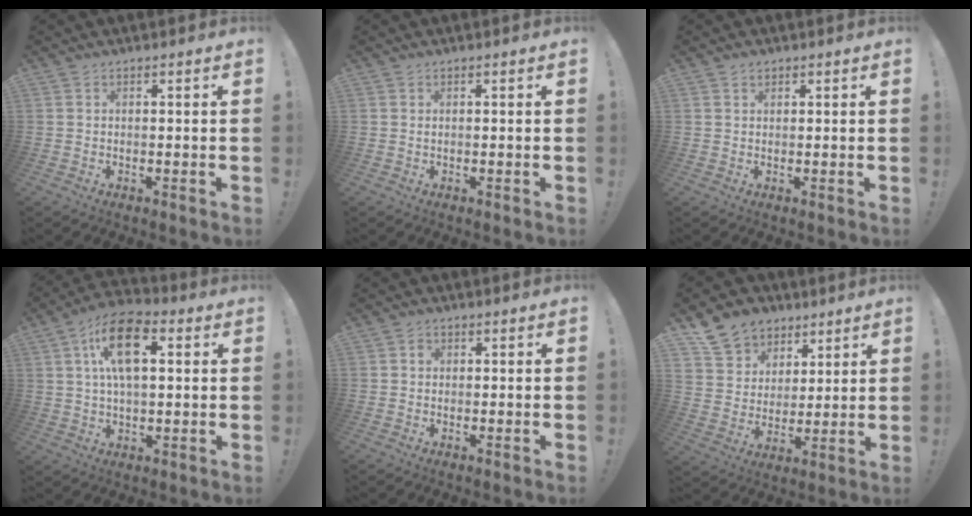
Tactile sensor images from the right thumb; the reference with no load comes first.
{"total": 0.0}
{"total": 1.2, "force": [0.9, 0.8, 0.3], "torque": [0.004, -0.003, 0.015]}
{"total": 14.8, "force": [4.5, 8.2, 11.4], "torque": [-0.182, 0.009, 0.078]}
{"total": 1.4, "force": [0.1, 1.3, 0.5], "torque": [-0.002, 0.001, -0.001]}
{"total": 10.8, "force": [6.8, 8.2, 1.8], "torque": [-0.036, -0.048, 0.139]}